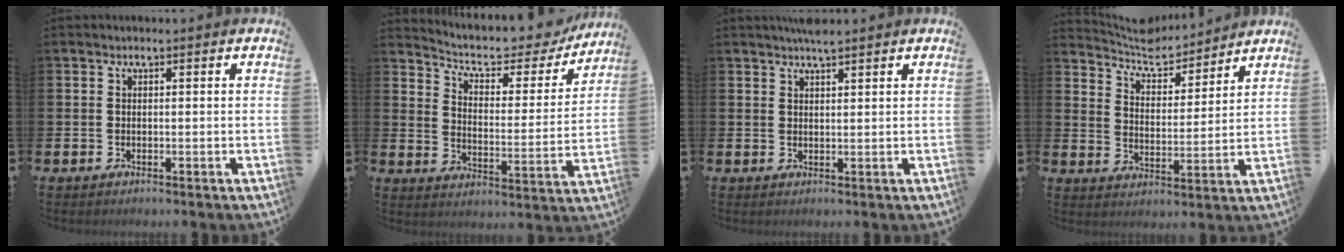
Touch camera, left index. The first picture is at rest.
{"total": 7.3, "force": [6.5, 2.3, 2.3], "torque": [-0.064, -0.051, 0.106]}
{"total": 2.6, "force": [2.5, 0.3, 0.8], "torque": [-0.007, -0.010, 0.041]}
{"total": 6.9, "force": [6.6, 1.7, 1.1], "torque": [-0.046, -0.051, 0.115]}